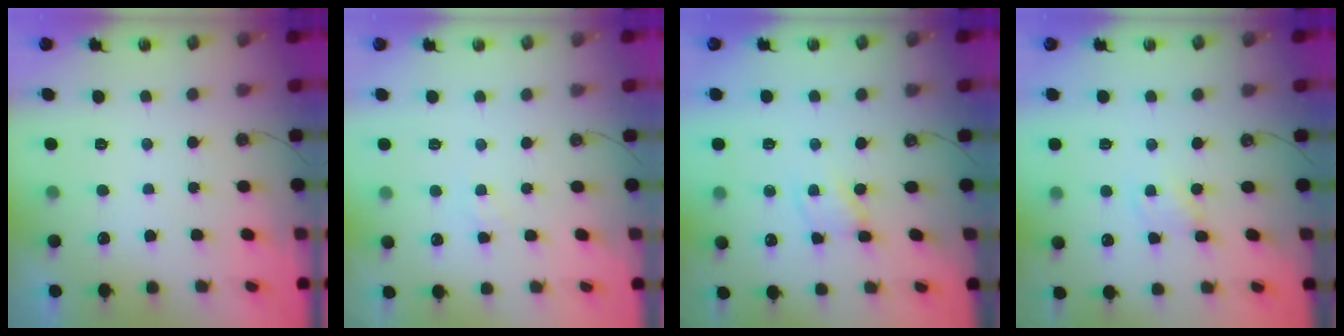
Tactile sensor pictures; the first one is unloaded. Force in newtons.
{"total": 4.7, "press": 4.6, "slide": 0.7}
{"total": 1.4, "press": 1.4, "slide": 0.2}
{"total": 1.4, "press": 1.4, "slide": 0.2}